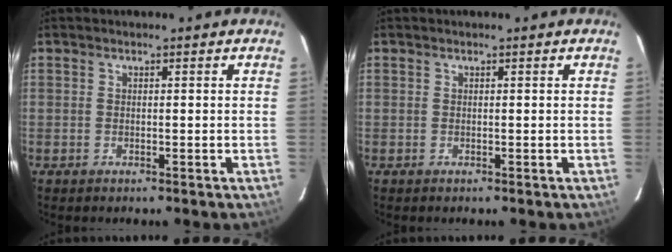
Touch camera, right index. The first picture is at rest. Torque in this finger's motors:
{"motor_torque": [0.00, 0.00, 0.00, 0.00]}